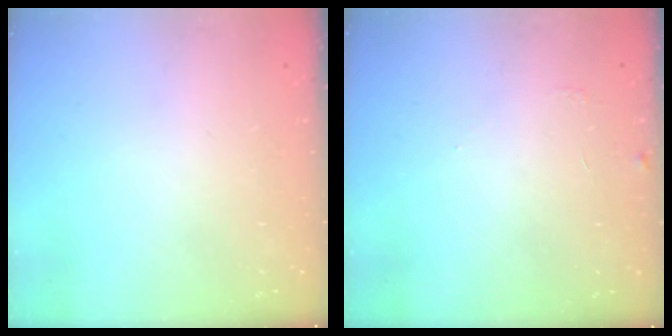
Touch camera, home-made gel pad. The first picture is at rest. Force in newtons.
{"total": 5.4, "press": 5.4, "slide": 0.4}